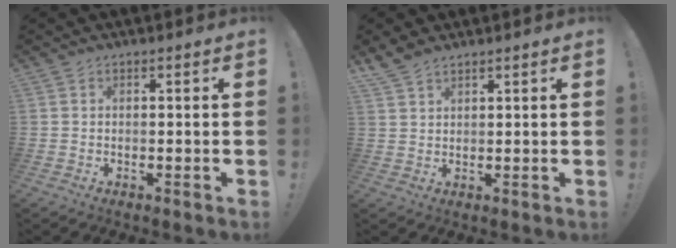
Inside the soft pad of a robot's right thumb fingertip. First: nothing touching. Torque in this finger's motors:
{"motor_torque": [-0.78, 0.82, 0.04, 0.12, 0.14]}